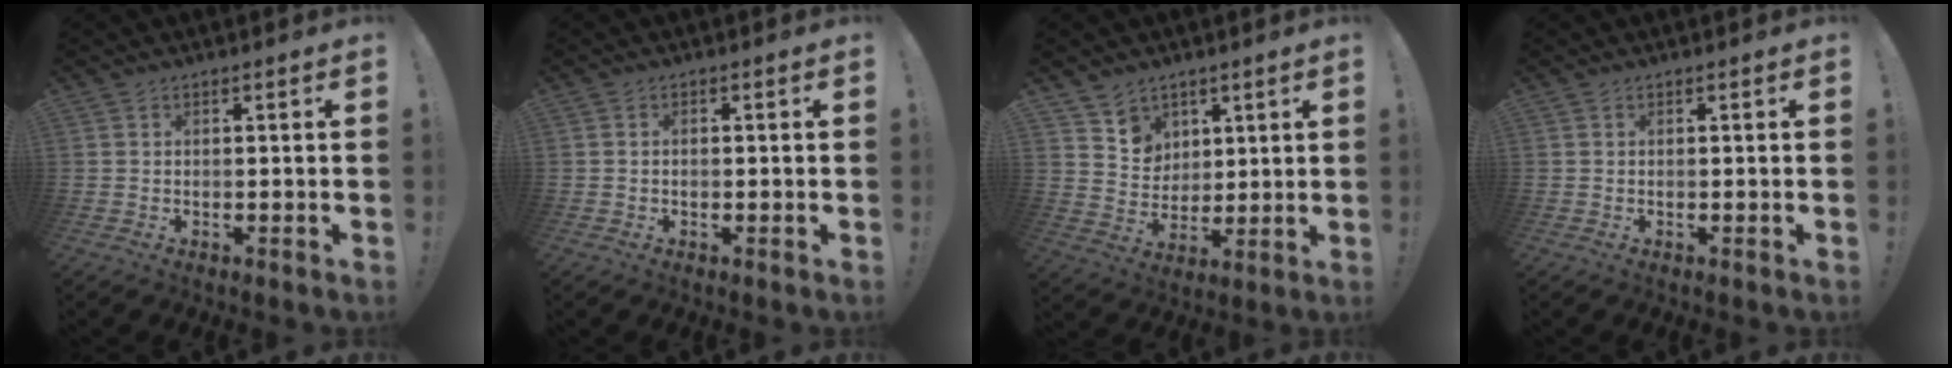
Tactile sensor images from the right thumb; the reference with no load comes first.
{"total": 0.8, "force": [-0.4, 0.4, 0.5], "torque": [-0.012, 0.001, -0.007]}
{"total": 7.5, "force": [5.0, 5.6, 0.2], "torque": [-0.006, -0.047, 0.098]}
{"total": 0.0}